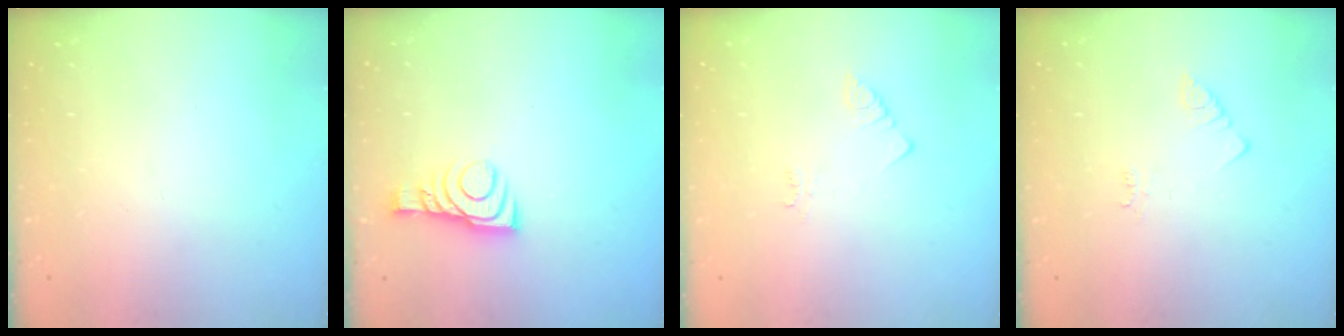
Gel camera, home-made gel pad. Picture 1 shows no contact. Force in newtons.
{"total": 9.1, "press": 9.1, "slide": 0.4}
{"total": 1.4, "press": 1.4, "slide": 0.3}
{"total": 1.4, "press": 1.4, "slide": 0.3}